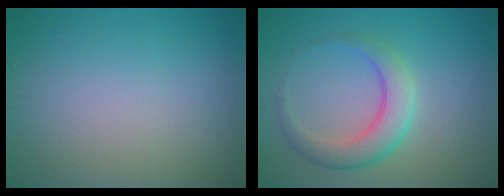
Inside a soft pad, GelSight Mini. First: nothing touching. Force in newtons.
{"total": 4.0, "press": 4.0, "slide": 0.1}